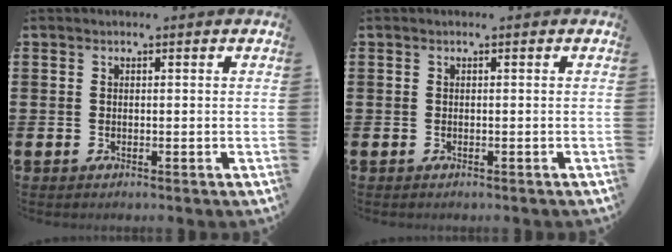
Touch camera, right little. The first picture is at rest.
{"total": 0.0}